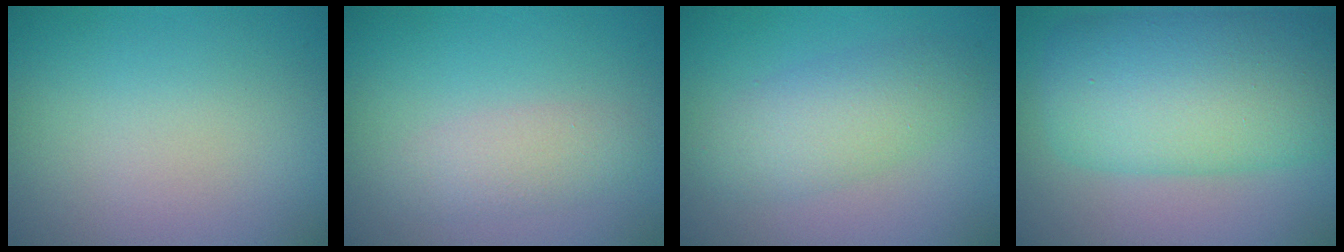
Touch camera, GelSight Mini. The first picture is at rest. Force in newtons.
{"total": 2.2, "press": 2.2, "slide": 0.1}
{"total": 3.7, "press": 3.7, "slide": 0.0}
{"total": 11.1, "press": 11.1, "slide": 0.1}